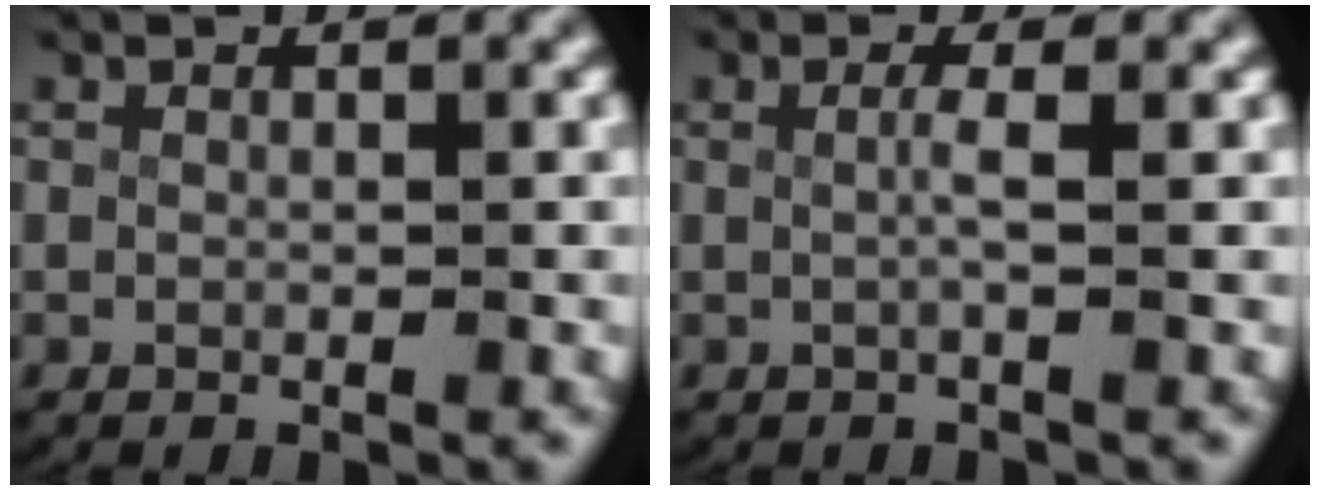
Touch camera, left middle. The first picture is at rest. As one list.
[{"total": 1.5, "force": [-0.1, -0.4, 1.4], "torque": [-0.033, -0.004, 0.000]}]